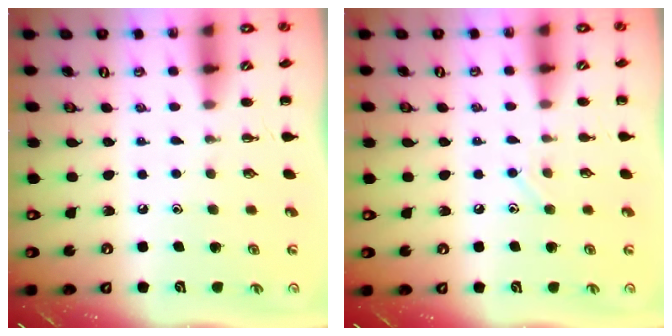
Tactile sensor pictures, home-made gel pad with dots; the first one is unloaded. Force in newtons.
{"total": 6.5, "press": 6.3, "slide": 1.7}